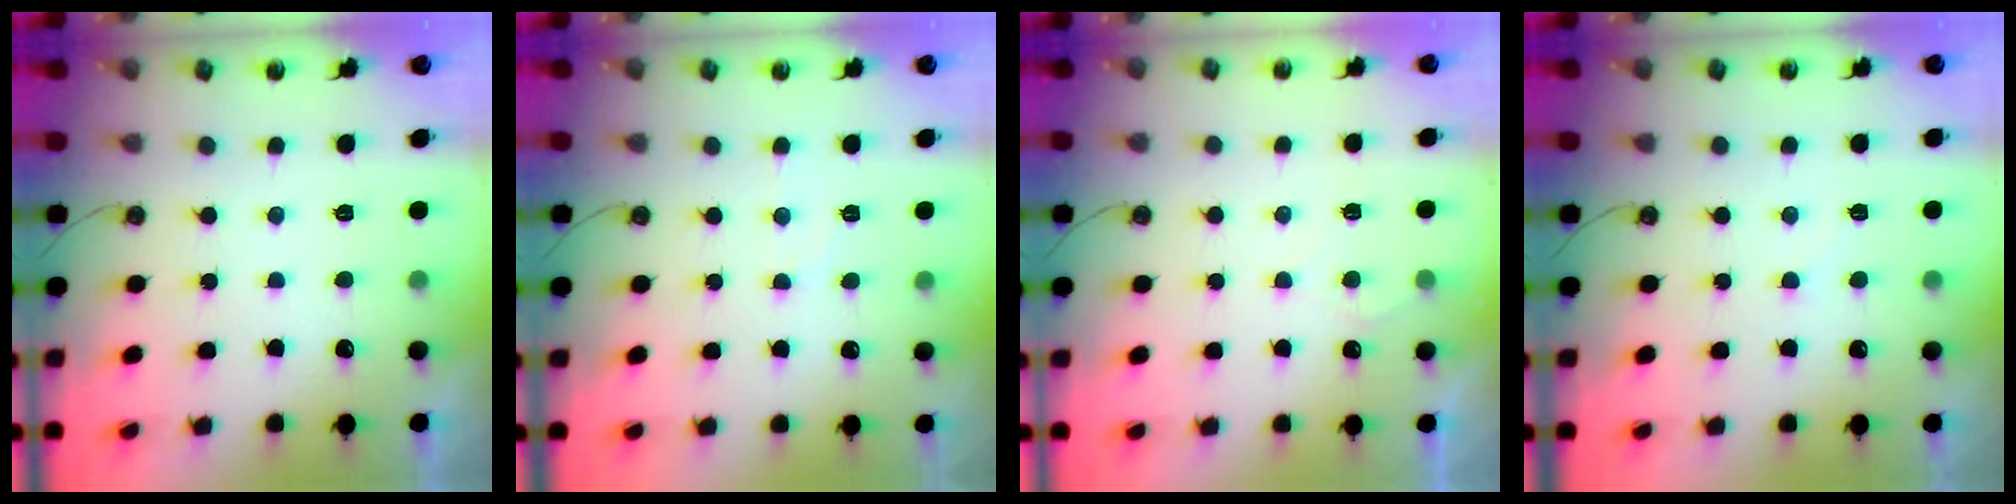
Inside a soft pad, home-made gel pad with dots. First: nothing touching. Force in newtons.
{"total": 4.9, "press": 4.8, "slide": 0.9}
{"total": 3.4, "press": 3.4, "slide": 0.4}
{"total": 2.4, "press": 2.4, "slide": 0.4}